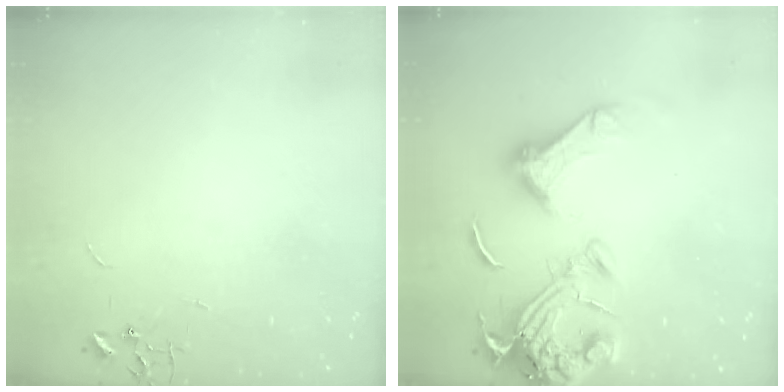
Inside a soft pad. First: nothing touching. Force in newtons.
{"total": 18.2, "press": 18.1, "slide": 2.0}